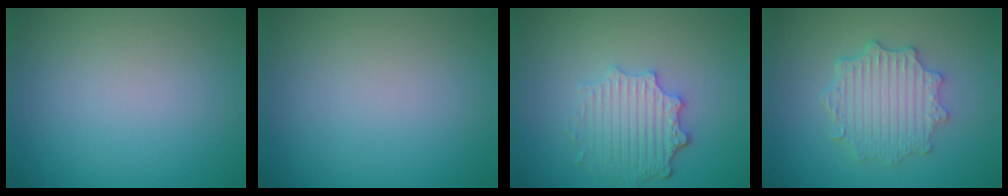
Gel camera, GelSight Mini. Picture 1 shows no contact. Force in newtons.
{"total": 0.0}
{"total": 4.1, "press": 3.3, "slide": 2.4}
{"total": 4.6, "press": 3.8, "slide": 2.7}